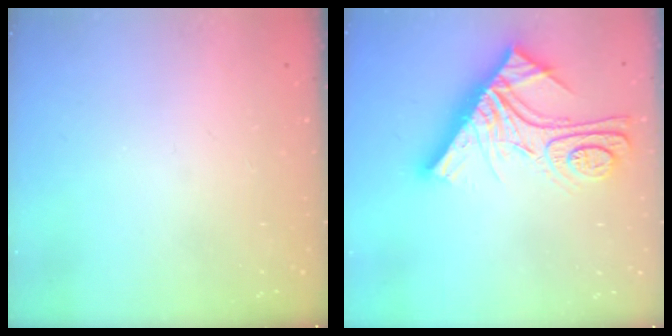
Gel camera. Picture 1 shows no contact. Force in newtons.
{"total": 17.1, "press": 17.0, "slide": 1.5}